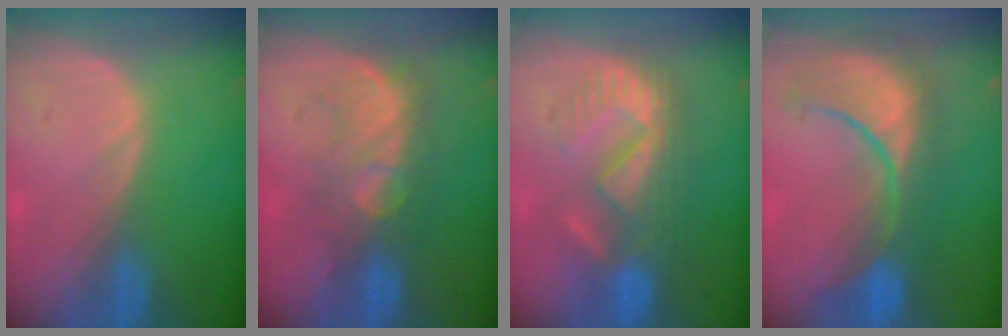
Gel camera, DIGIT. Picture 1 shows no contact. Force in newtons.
{"total": 7.9, "press": 7.7, "slide": 1.5}
{"total": 9.2, "press": 8.9, "slide": 2.3}
{"total": 10.5, "press": 10.0, "slide": 3.4}